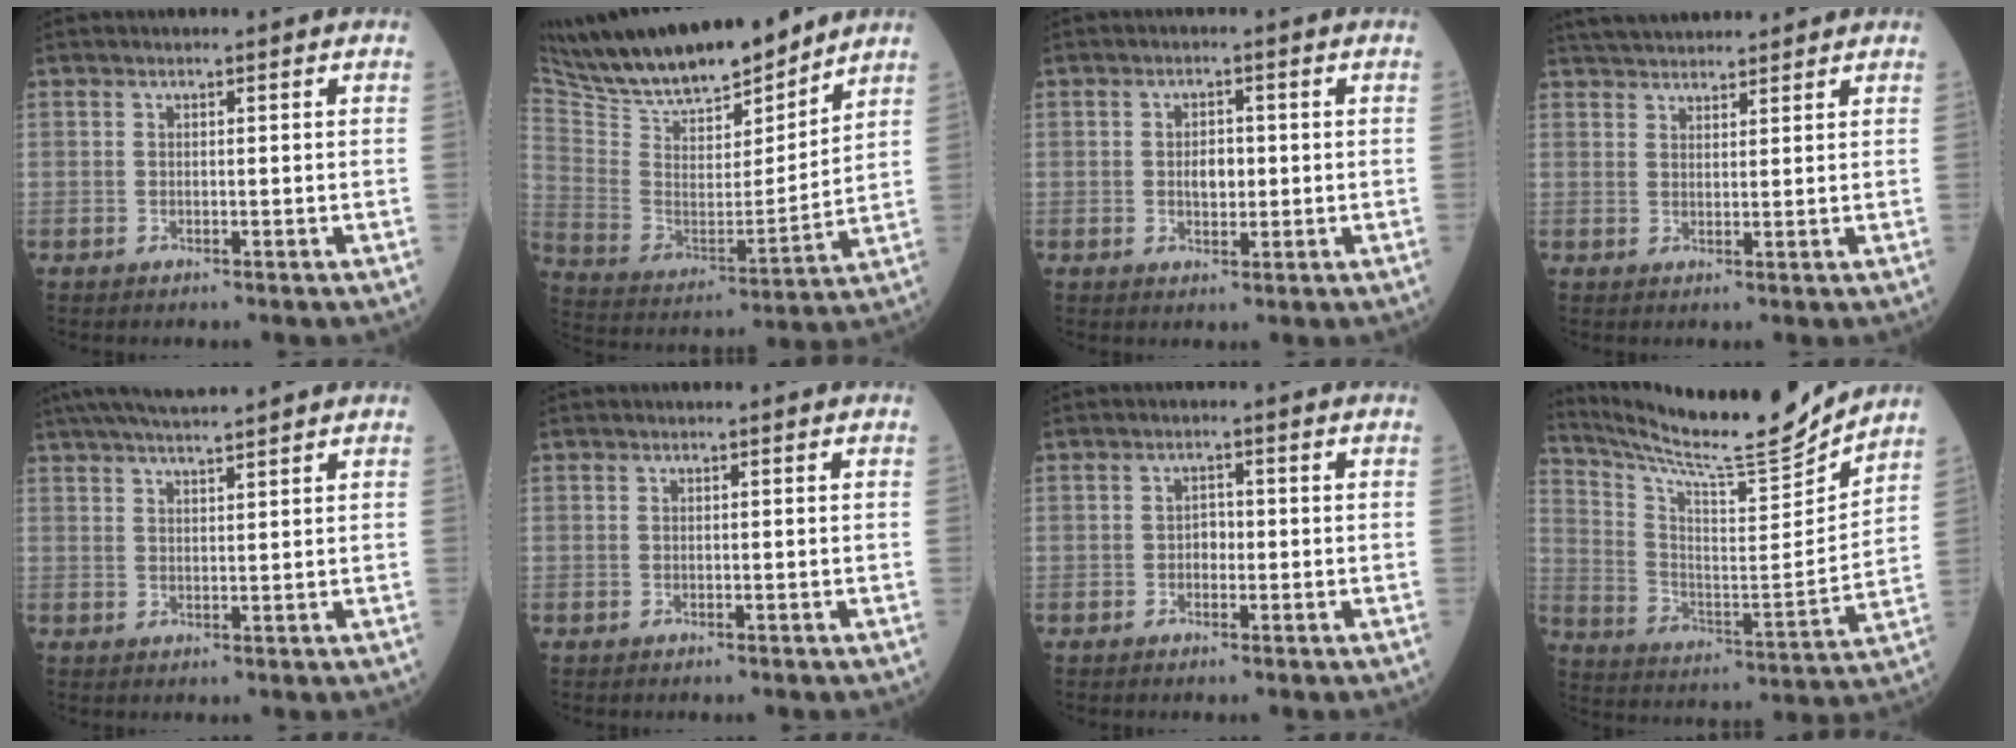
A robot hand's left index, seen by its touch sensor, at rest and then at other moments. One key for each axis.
{"total": 20.6, "fx": 17.9, "fy": 4.6, "fz": 9.2, "tx": -0.170, "ty": -0.006, "tz": 0.308}
{"total": 2.8, "fx": -0.2, "fy": 1.7, "fz": 2.3, "tx": -0.036, "ty": 0.000, "tz": -0.003}
{"total": 9.0, "fx": 8.4, "fy": 1.8, "fz": 2.8, "tx": -0.041, "ty": 0.030, "tz": 0.127}
{"total": 8.6, "fx": 7.5, "fy": -0.2, "fz": 4.1, "tx": -0.066, "ty": 0.026, "tz": 0.115}
{"total": 0.0}
{"total": 1.7, "fx": -0.6, "fy": 1.1, "fz": 1.1, "tx": -0.011, "ty": 0.002, "tz": -0.013}
{"total": 18.2, "fx": 17.2, "fy": -0.1, "fz": 5.9, "tx": -0.123, "ty": -0.050, "tz": 0.275}